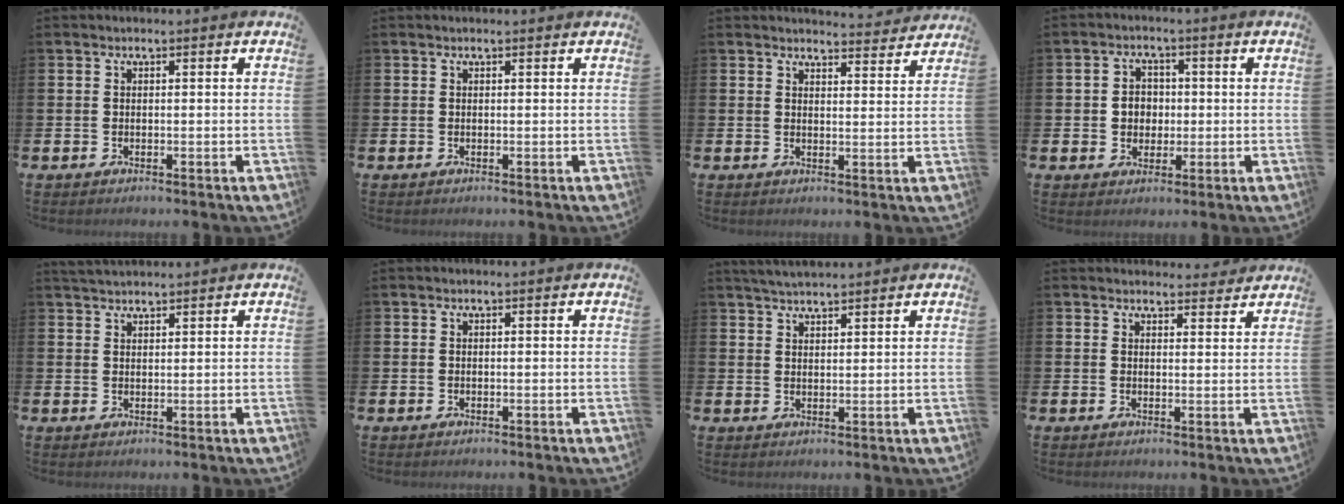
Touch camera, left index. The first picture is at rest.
{"total": 0.0}
{"total": 3.7, "force": [3.7, 0.2, 0.0], "torque": [0.001, -0.026, 0.065]}
{"total": 3.5, "force": [0.2, 3.2, 1.4], "torque": [-0.024, 0.007, -0.003]}
{"total": 2.3, "force": [2.2, 0.4, 0.3], "torque": [-0.001, -0.006, 0.040]}
{"total": 0.0}
{"total": 3.2, "force": [3.1, 0.4, 0.7], "torque": [-0.019, -0.009, 0.058]}
{"total": 2.6, "force": [2.5, 0.5, -0.1], "torque": [0.005, -0.015, 0.044]}